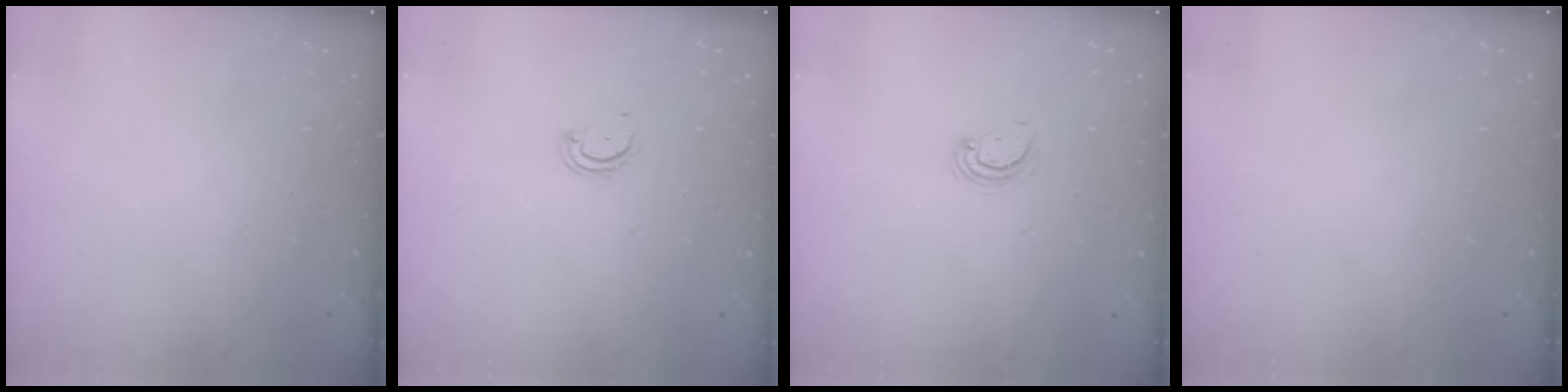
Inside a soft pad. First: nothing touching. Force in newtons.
{"total": 2.3, "press": 2.3, "slide": 0.2}
{"total": 3.3, "press": 3.3, "slide": 0.3}
{"total": 0.0}